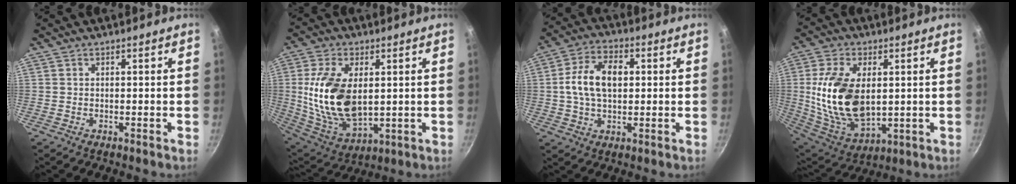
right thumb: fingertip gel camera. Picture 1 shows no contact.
{"total": 18.0, "force": [2.0, 10.3, 14.6], "torque": [-0.268, -0.017, 0.051]}
{"total": 11.2, "force": [1.2, 7.1, 8.5], "torque": [-0.136, 0.019, 0.012]}
{"total": 18.9, "force": [1.8, 11.2, 15.1], "torque": [-0.275, -0.016, 0.049]}